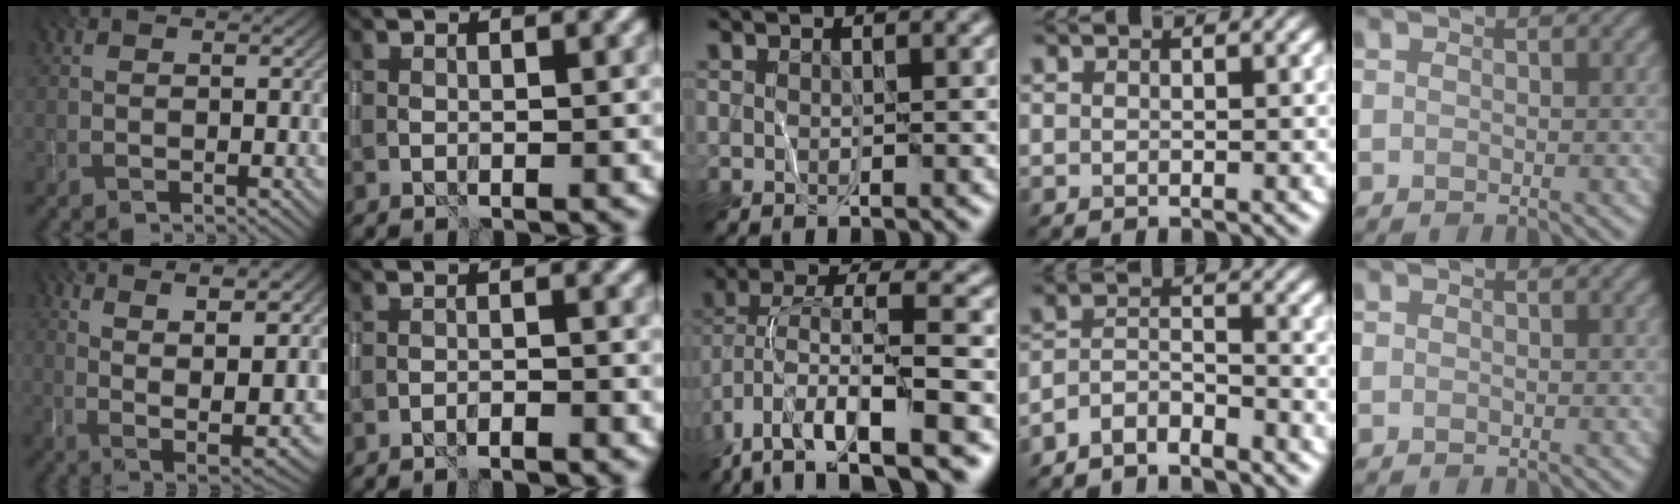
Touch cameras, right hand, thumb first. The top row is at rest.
{"thumb": {"total": 12.2, "force": [3.8, 3.5, 11.0], "torque": [-0.182, 0.017, 0.063]}, "index": {"total": 1.3, "force": [-1.1, 0.1, 0.6], "torque": [-0.011, 0.004, -0.021]}, "middle": {"total": 10.7, "force": [-4.9, 3.4, 8.9], "torque": [-0.169, 0.021, -0.083]}, "ring": {"total": 3.5, "force": [-3.2, 0.9, 1.3], "torque": [-0.029, 0.001, -0.068]}}